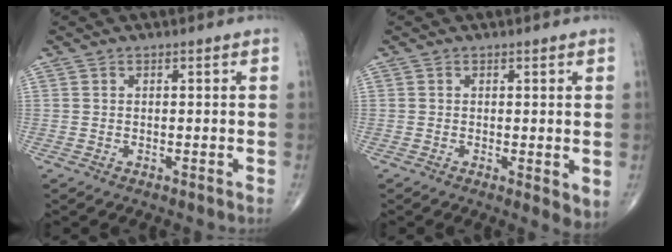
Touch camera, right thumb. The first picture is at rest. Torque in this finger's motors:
{"motor_torque": [-0.21, 0.22, -0.13, -0.05, 0.01]}